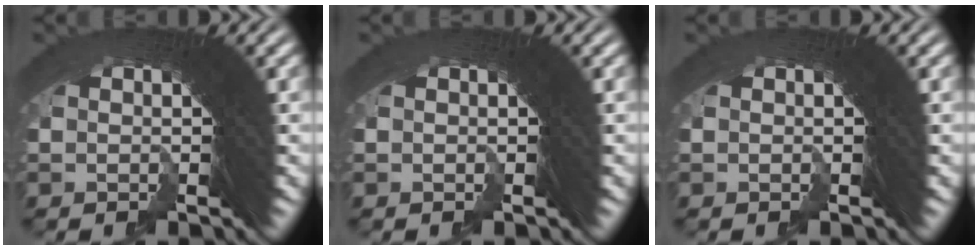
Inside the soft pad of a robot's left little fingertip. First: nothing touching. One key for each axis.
{"total": 0.0}
{"total": 0.0}